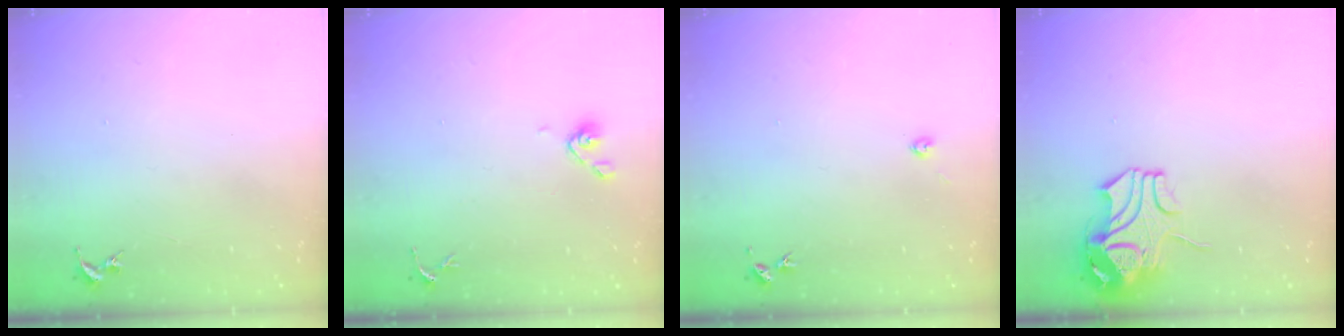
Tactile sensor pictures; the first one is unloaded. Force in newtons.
{"total": 5.9, "press": 5.4, "slide": 2.4}
{"total": 2.2, "press": 2.2, "slide": 0.3}
{"total": 10.5, "press": 10.4, "slide": 1.1}